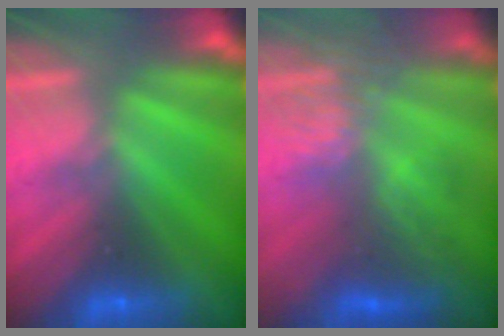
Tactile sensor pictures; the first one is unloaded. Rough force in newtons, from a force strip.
{"total": 4.1}